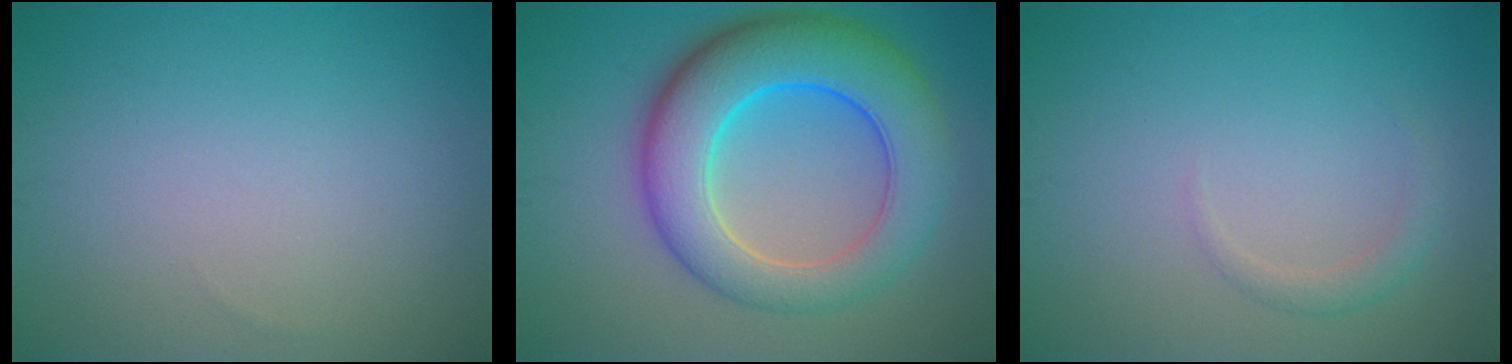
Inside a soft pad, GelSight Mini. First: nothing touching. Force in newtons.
{"total": 10.0, "press": 10.0, "slide": 0.2}
{"total": 1.3, "press": 1.3, "slide": 0.1}